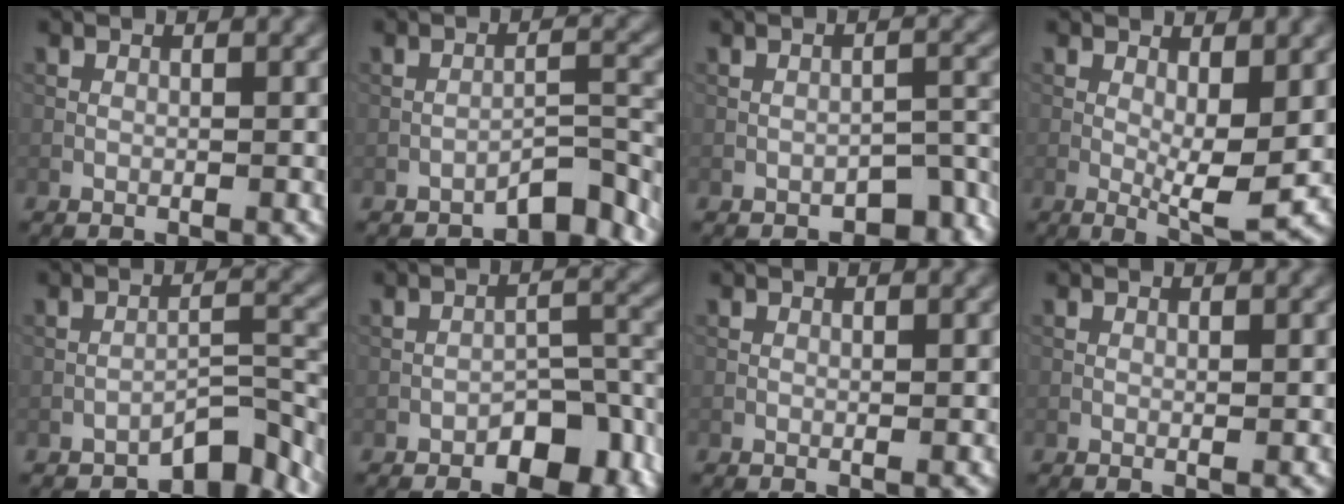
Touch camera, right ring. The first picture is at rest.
{"total": 3.9, "force": [-3.3, 0.9, 1.8], "torque": [-0.017, 0.015, -0.052]}
{"total": 3.8, "force": [-2.6, 1.8, 2.0], "torque": [-0.018, 0.001, -0.032]}
{"total": 4.4, "force": [0.2, 1.1, 4.3], "torque": [-0.071, -0.009, 0.004]}
{"total": 4.6, "force": [-3.8, 1.2, 2.2], "torque": [-0.022, 0.013, -0.059]}
{"total": 6.8, "force": [-4.0, 3.3, 4.4], "torque": [-0.050, 0.007, -0.061]}
{"total": 0.0}
{"total": 0.0}